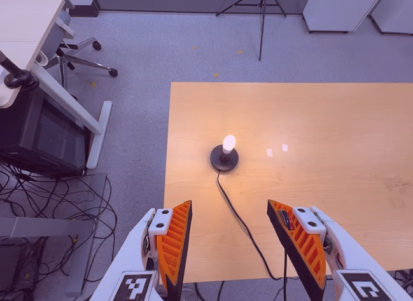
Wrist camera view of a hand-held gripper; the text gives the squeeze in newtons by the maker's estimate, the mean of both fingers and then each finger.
{"total": 0.0}